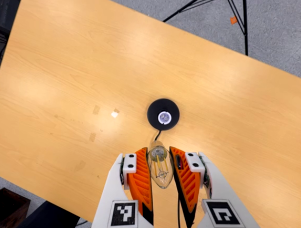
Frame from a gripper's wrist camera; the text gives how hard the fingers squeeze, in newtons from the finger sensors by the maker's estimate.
{"total": 20.2, "left": 22.8, "right": 17.6}